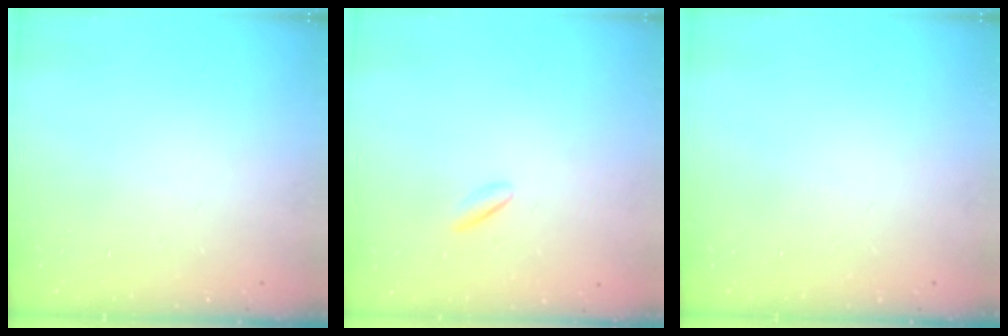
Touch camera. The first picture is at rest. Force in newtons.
{"total": 1.5, "press": 1.3, "slide": 0.7}
{"total": 0.0}